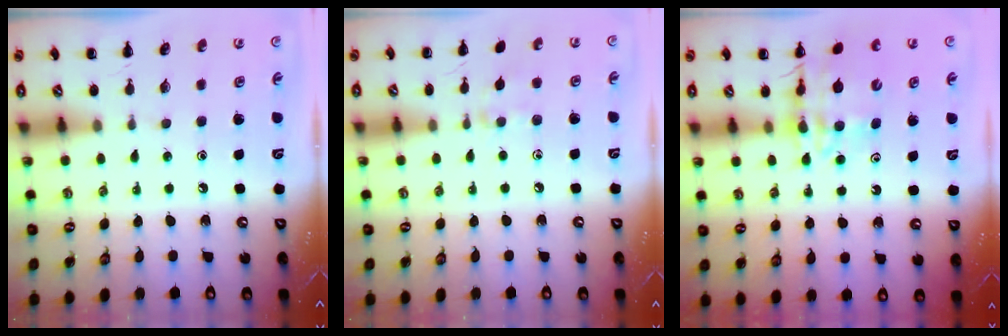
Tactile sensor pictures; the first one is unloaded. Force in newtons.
{"total": 6.3, "press": 6.1, "slide": 1.8}
{"total": 12.1, "press": 11.7, "slide": 3.2}